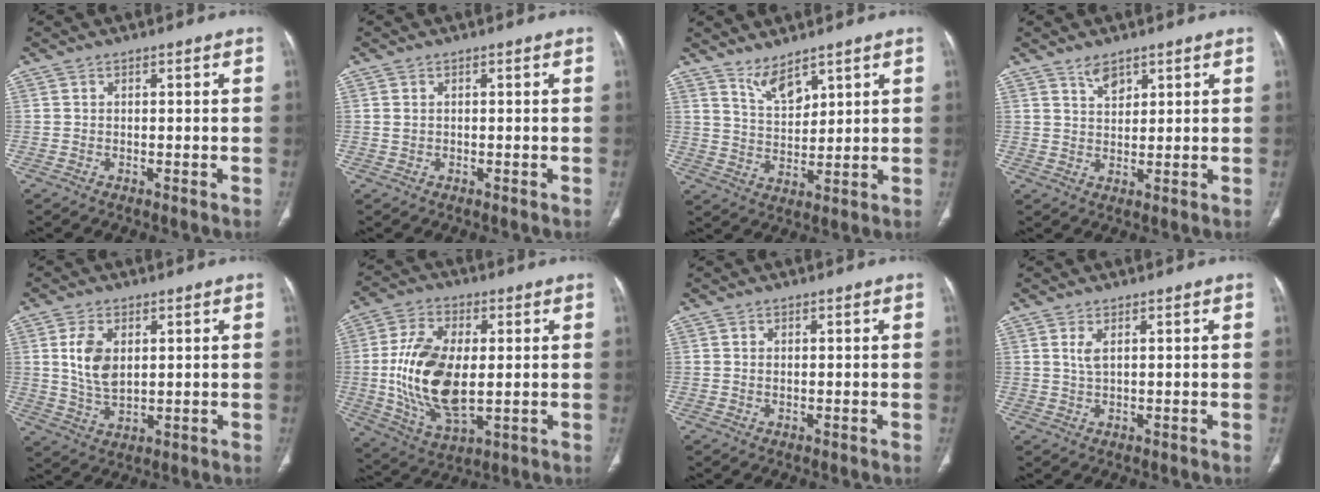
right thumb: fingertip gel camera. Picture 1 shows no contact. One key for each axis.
{"total": 1.2, "fx": 0.1, "fy": 0.9, "fz": 0.8, "tx": -0.019, "ty": 0.002, "tz": 0.007}
{"total": 5.7, "fx": 4.4, "fy": 2.0, "fz": 3.0, "tx": -0.043, "ty": -0.038, "tz": 0.092}
{"total": 3.2, "fx": 2.3, "fy": 1.7, "fz": 1.3, "tx": -0.011, "ty": -0.019, "tz": 0.045}
{"total": 7.9, "fx": 1.9, "fy": 4.5, "fz": 6.2, "tx": -0.112, "ty": -0.013, "tz": 0.045}
{"total": 17.4, "fx": 0.2, "fy": 9.2, "fz": 14.7, "tx": -0.283, "ty": -0.011, "tz": 0.012}
{"total": 0.8, "fx": 0.2, "fy": 0.4, "fz": 0.6, "tx": -0.012, "ty": 0.000, "tz": 0.006}
{"total": 2.3, "fx": 0.9, "fy": 0.7, "fz": 1.9, "tx": -0.047, "ty": -0.003, "tz": 0.025}